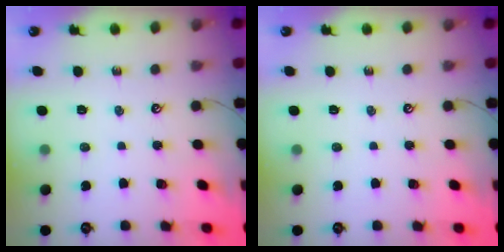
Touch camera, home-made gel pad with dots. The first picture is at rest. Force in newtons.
{"total": 0.0}